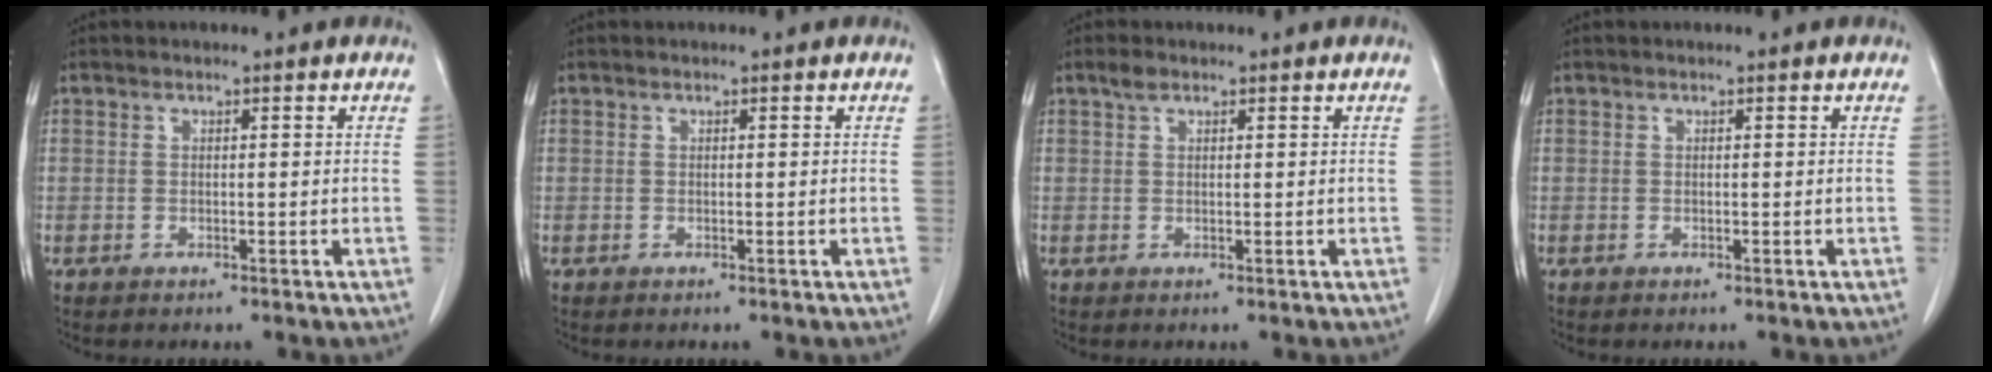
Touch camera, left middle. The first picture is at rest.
{"total": 0.0}
{"total": 1.3, "force": [1.0, 0.6, 0.7], "torque": [-0.017, 0.009, 0.018]}
{"total": 0.0}